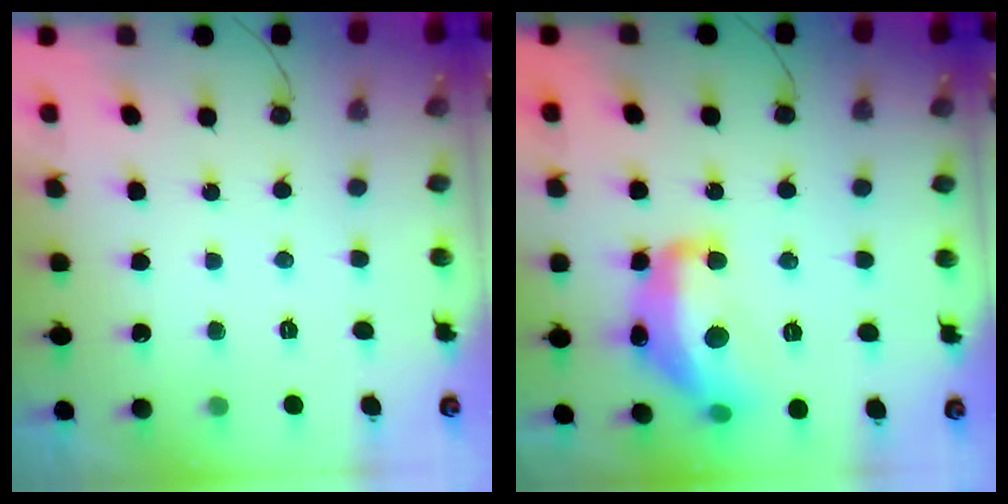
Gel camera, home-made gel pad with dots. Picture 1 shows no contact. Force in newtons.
{"total": 18.4, "press": 18.4, "slide": 1.0}